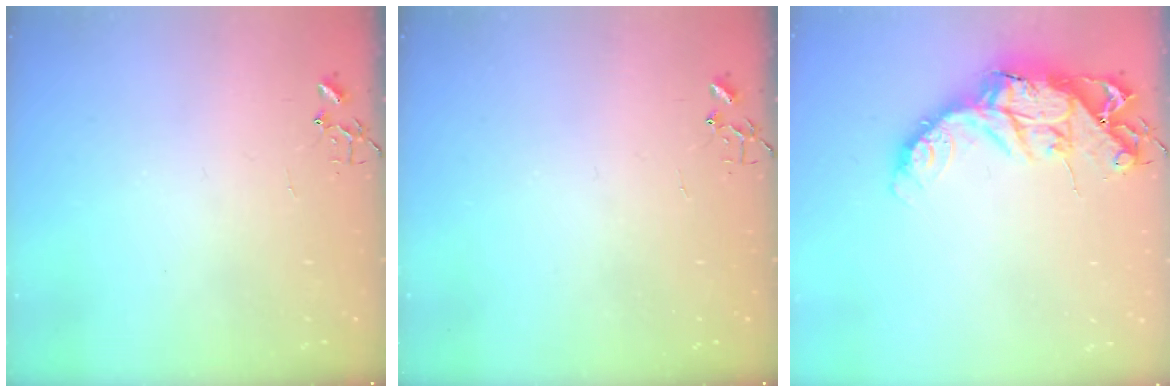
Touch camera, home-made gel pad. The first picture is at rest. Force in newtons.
{"total": 0.0}
{"total": 15.7, "press": 15.7, "slide": 1.3}